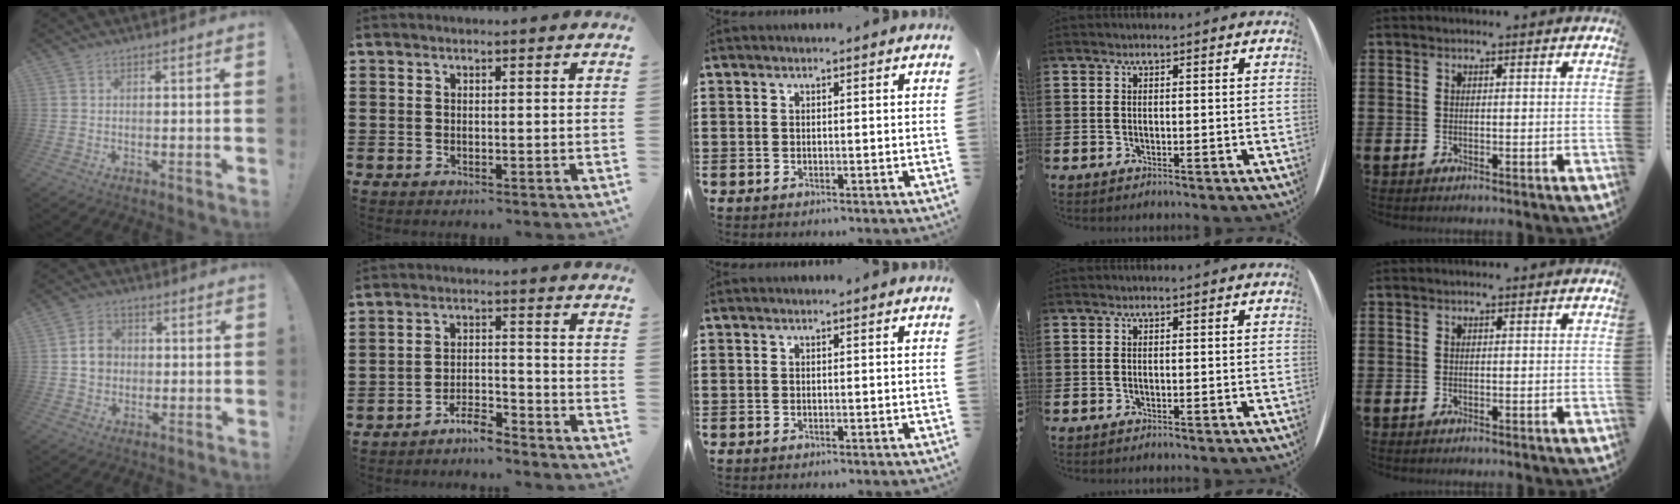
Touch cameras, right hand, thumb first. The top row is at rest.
{"thumb": {"total": 7.1, "force": [0.5, 6.4, 3.1], "torque": [-0.035, 0.009, 0.012]}, "index": {"total": 4.4, "force": [-4.2, 0.6, 1.2], "torque": [-0.031, 0.008, -0.086]}}